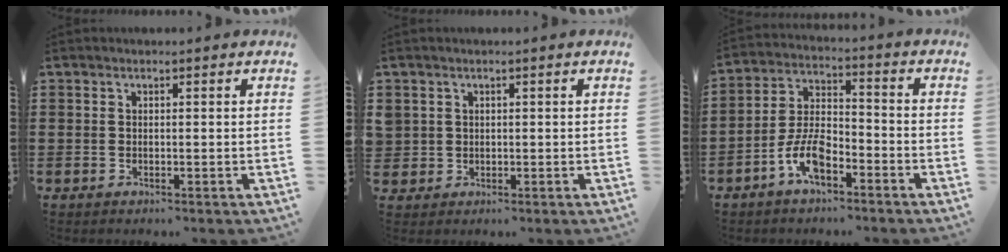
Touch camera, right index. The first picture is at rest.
{"total": 1.5, "force": [0.5, 1.4, 0.1], "torque": [-0.010, 0.005, 0.008]}
{"total": 7.5, "force": [-4.2, 3.3, 5.3], "torque": [-0.121, 0.005, -0.082]}